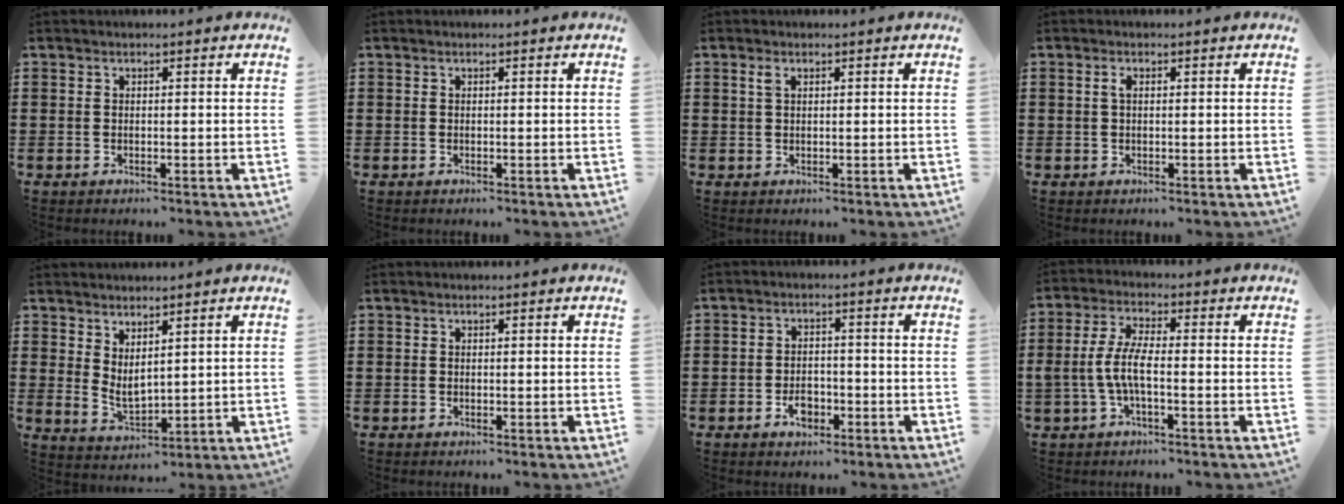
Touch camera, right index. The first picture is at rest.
{"total": 0.0}
{"total": 1.2, "force": [0.6, 0.5, 1.0], "torque": [-0.022, 0.005, 0.009]}
{"total": 1.2, "force": [0.2, 0.5, 1.0], "torque": [-0.021, 0.004, 0.003]}
{"total": 3.0, "force": [2.1, 1.1, 1.7], "torque": [-0.040, -0.009, 0.042]}
{"total": 0.0}
{"total": 3.3, "force": [-1.6, 2.1, 1.9], "torque": [-0.029, -0.001, -0.031]}
{"total": 5.5, "force": [-1.4, 1.6, 5.0], "torque": [-0.124, -0.006, -0.037]}